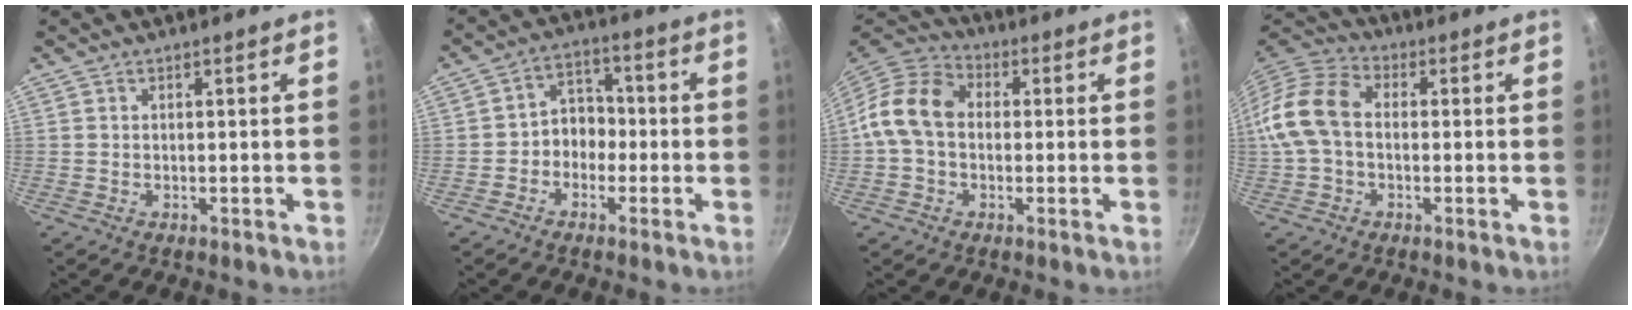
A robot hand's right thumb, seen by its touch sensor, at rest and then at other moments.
{"total": 6.1, "force": [-1.7, 4.9, 3.1], "torque": [-0.003, 0.033, -0.040]}
{"total": 11.3, "force": [0.2, 8.6, 7.3], "torque": [-0.108, 0.027, -0.018]}
{"total": 12.0, "force": [-0.2, 8.4, 8.6], "torque": [-0.151, 0.034, -0.023]}